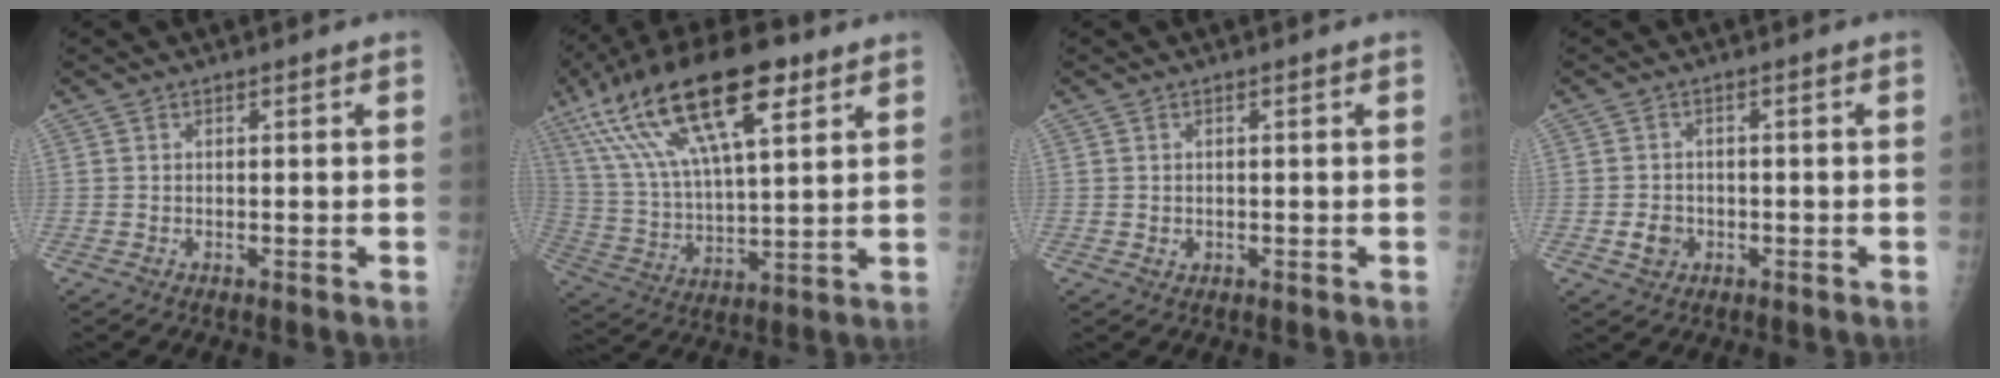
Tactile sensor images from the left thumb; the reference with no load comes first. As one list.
[{"total": 23.9, "force": [12.2, 8.5, 18.7], "torque": [-0.344, -0.007, 0.221]}, {"total": 1.0, "force": [0.0, 0.9, 0.4], "torque": [-0.005, 0.000, 0.003]}, {"total": 3.3, "force": [-1.1, 2.9, 1.4], "torque": [-0.013, 0.006, -0.016]}]